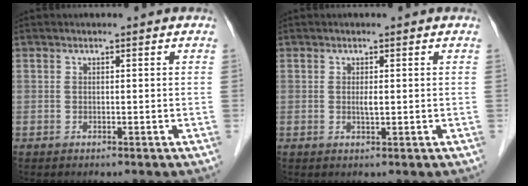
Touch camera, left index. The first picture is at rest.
{"total": 1.1, "force": [0.1, 0.1, 1.1], "torque": [-0.024, -0.002, 0.002]}